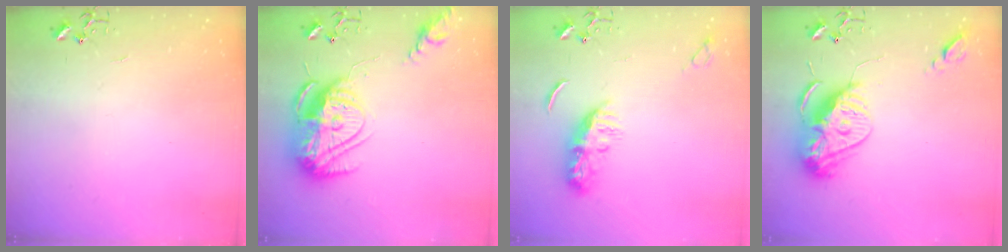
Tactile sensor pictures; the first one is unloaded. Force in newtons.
{"total": 18.7, "press": 18.6, "slide": 1.7}
{"total": 8.9, "press": 8.9, "slide": 0.6}
{"total": 15.3, "press": 15.3, "slide": 1.3}